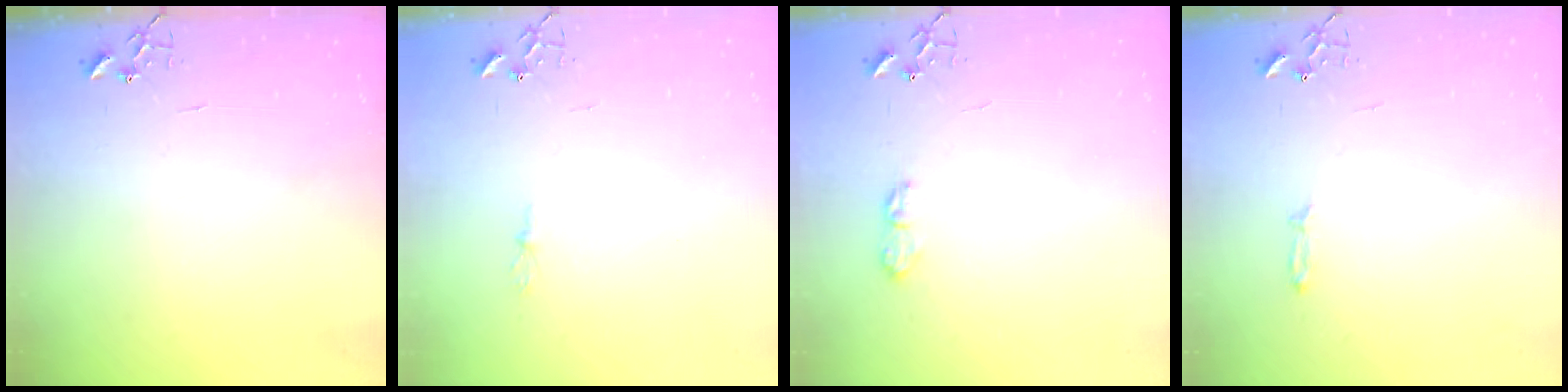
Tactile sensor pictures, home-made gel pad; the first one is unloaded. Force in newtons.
{"total": 4.1, "press": 4.1, "slide": 0.5}
{"total": 7.0, "press": 7.0, "slide": 0.8}
{"total": 3.5, "press": 3.5, "slide": 0.5}